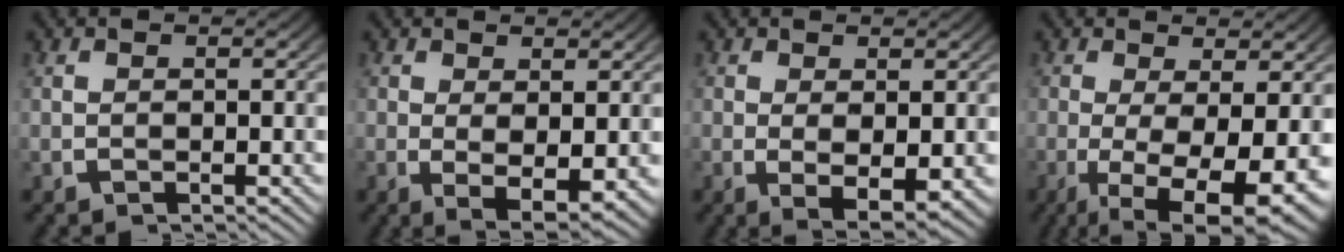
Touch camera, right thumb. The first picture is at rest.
{"total": 4.8, "force": [-0.9, 2.7, 3.8], "torque": [-0.071, -0.026, -0.004]}
{"total": 4.4, "force": [-1.0, 2.5, 3.5], "torque": [-0.066, -0.024, -0.007]}
{"total": 9.9, "force": [-3.1, 4.6, 8.2], "torque": [-0.136, -0.045, -0.030]}